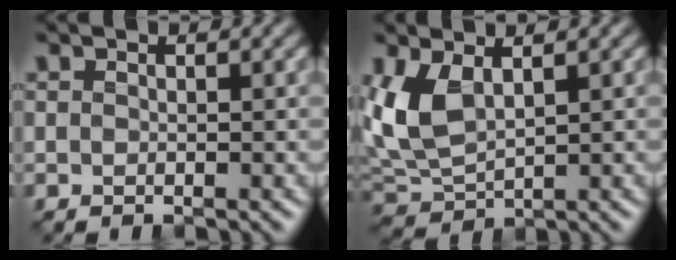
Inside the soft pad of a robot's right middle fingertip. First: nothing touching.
{"total": 5.3, "force": [1.3, 2.9, 4.3], "torque": [-0.105, -0.002, 0.025]}